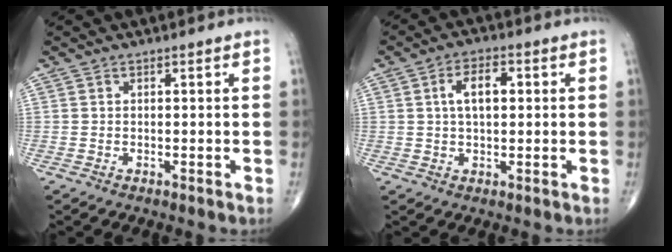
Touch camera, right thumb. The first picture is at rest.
{"total": 6.2, "force": [1.2, 3.2, 5.2], "torque": [-0.089, 0.010, 0.019]}